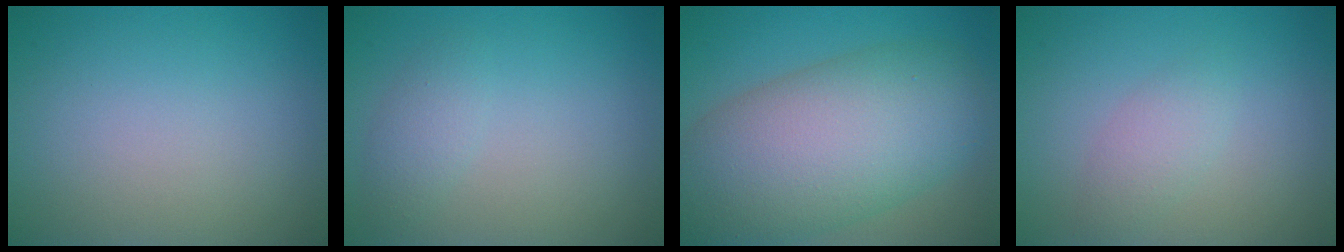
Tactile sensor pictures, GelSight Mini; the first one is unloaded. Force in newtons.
{"total": 1.6, "press": 1.6, "slide": 0.1}
{"total": 11.8, "press": 11.8, "slide": 0.6}
{"total": 1.8, "press": 1.8, "slide": 0.0}